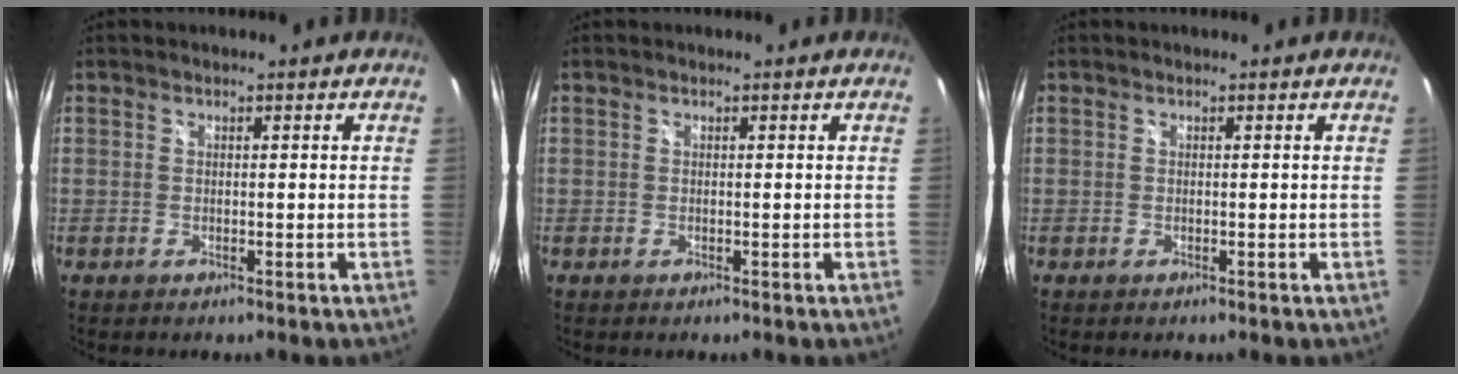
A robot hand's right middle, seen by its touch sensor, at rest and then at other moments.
{"total": 0.0}
{"total": 0.0}